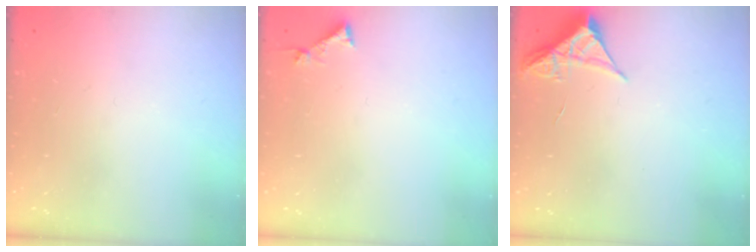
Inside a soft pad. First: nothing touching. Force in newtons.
{"total": 3.1, "press": 3.1, "slide": 0.3}
{"total": 5.2, "press": 5.1, "slide": 0.3}